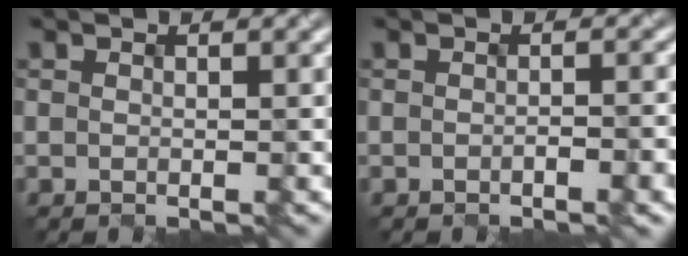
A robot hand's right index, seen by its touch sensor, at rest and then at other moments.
{"total": 2.3, "force": [-0.9, 0.5, 2.0], "torque": [-0.029, 0.000, -0.011]}